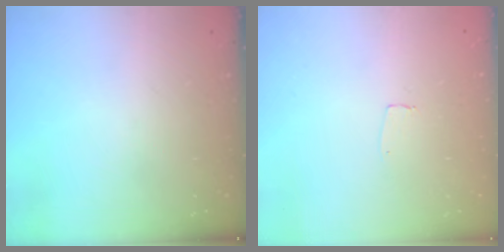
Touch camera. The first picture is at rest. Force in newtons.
{"total": 3.2, "press": 3.2, "slide": 0.2}